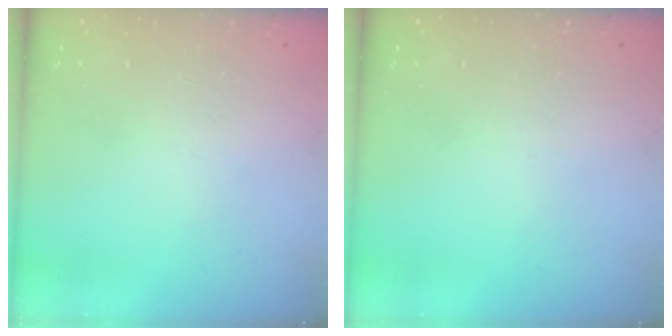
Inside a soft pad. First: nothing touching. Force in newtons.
{"total": 0.0}